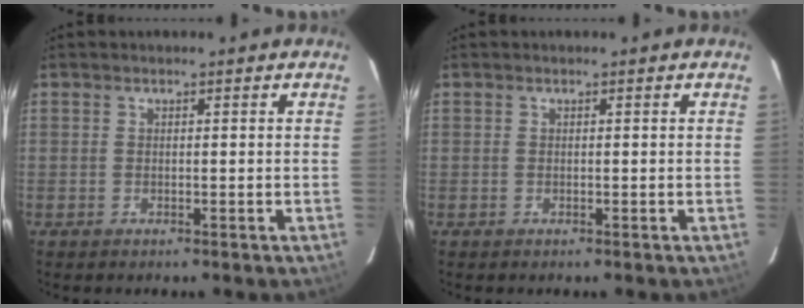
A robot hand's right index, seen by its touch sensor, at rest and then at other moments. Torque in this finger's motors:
{"motor_torque": [0.00, 0.00, 0.02, 0.00]}